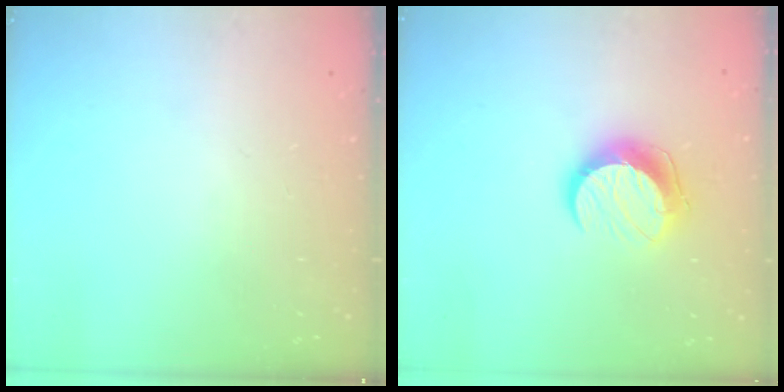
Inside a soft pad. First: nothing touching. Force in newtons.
{"total": 10.1, "press": 10.1, "slide": 0.2}